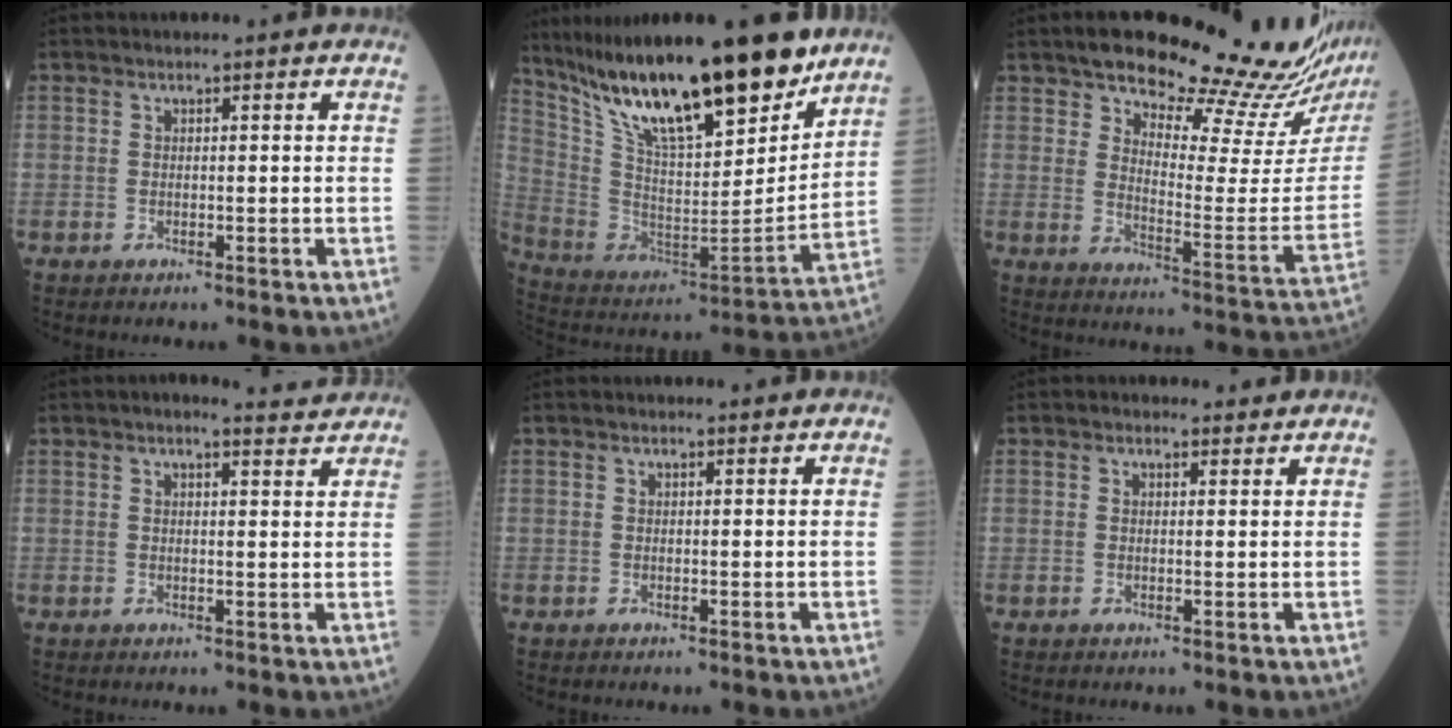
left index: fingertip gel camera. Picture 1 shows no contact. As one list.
[{"total": 26.4, "force": [19.3, 5.1, 17.2], "torque": [-0.307, -0.007, 0.340]}, {"total": 23.4, "force": [20.4, 1.8, 11.2], "torque": [-0.152, -0.074, 0.263]}, {"total": 4.0, "force": [3.6, 0.9, 1.6], "torque": [-0.030, 0.014, 0.049]}, {"total": 0.7, "force": [0.5, 0.4, 0.0], "torque": [0.003, 0.007, 0.006]}, {"total": 1.8, "force": [1.5, 1.0, 0.2], "torque": [-0.008, 0.016, 0.023]}]